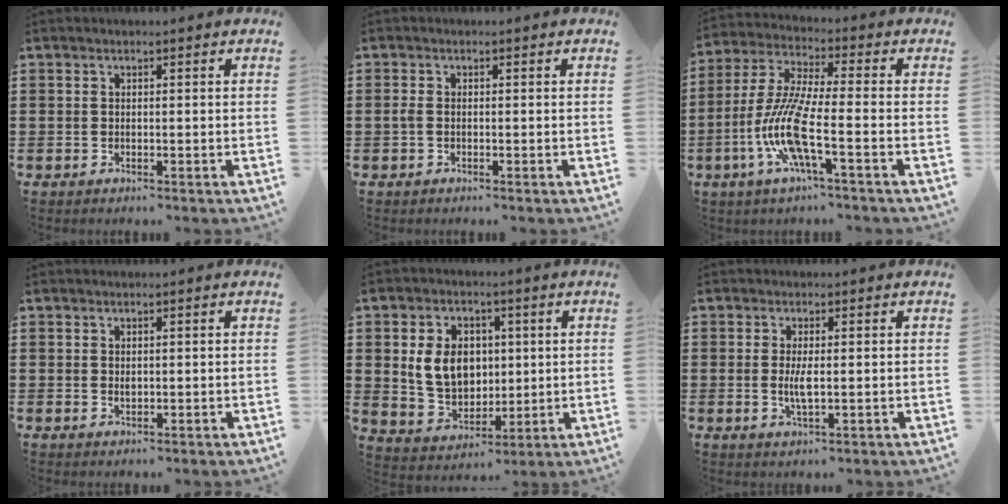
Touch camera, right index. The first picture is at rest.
{"total": 1.0, "force": [-0.3, 0.4, 0.8], "torque": [-0.025, -0.003, -0.008]}
{"total": 10.9, "force": [-4.0, 1.9, 10.0], "torque": [-0.235, -0.020, -0.085]}
{"total": 0.8, "force": [0.2, 0.5, 0.6], "torque": [-0.013, 0.004, 0.002]}
{"total": 8.5, "force": [1.4, 6.6, 5.2], "torque": [-0.110, 0.013, 0.023]}
{"total": 3.3, "force": [-0.1, 0.8, 3.2], "torque": [-0.065, -0.006, -0.006]}